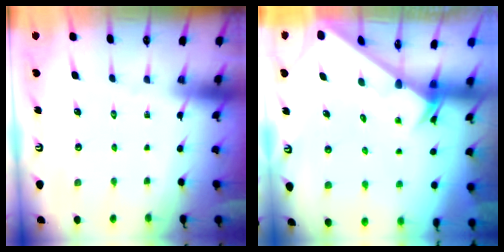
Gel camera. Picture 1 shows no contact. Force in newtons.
{"total": 1.6, "press": 1.6, "slide": 0.1}